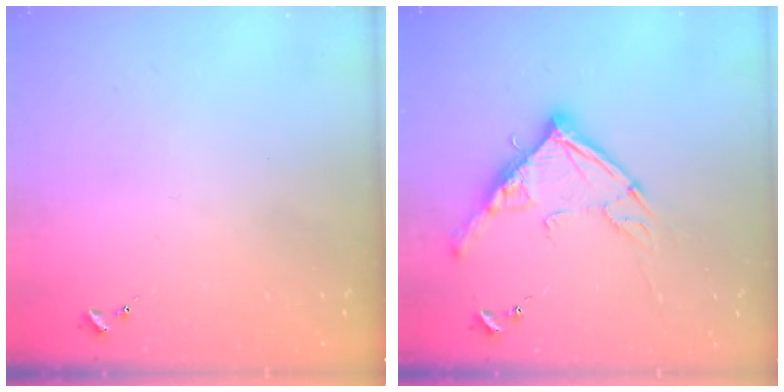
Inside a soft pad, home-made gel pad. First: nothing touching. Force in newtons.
{"total": 14.5, "press": 14.4, "slide": 1.4}